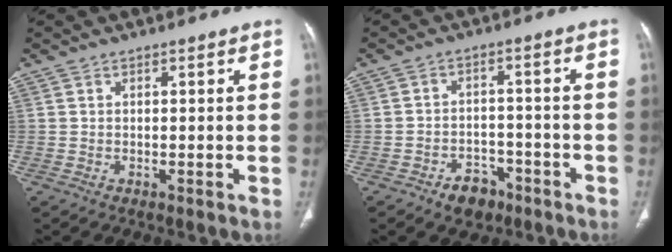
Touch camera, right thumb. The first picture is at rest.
{"total": 5.9, "force": [-3.8, 3.9, 2.2], "torque": [-0.011, 0.031, -0.053]}